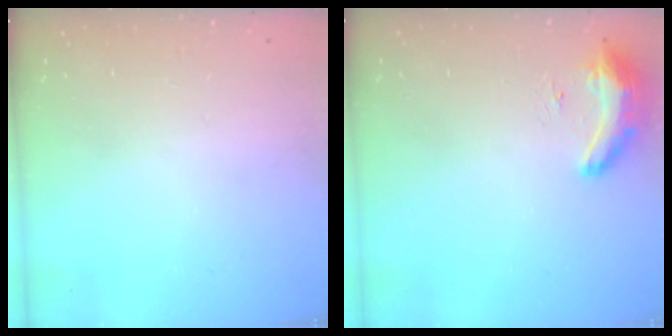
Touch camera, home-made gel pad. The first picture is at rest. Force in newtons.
{"total": 16.1, "press": 10.6, "slide": 12.1}